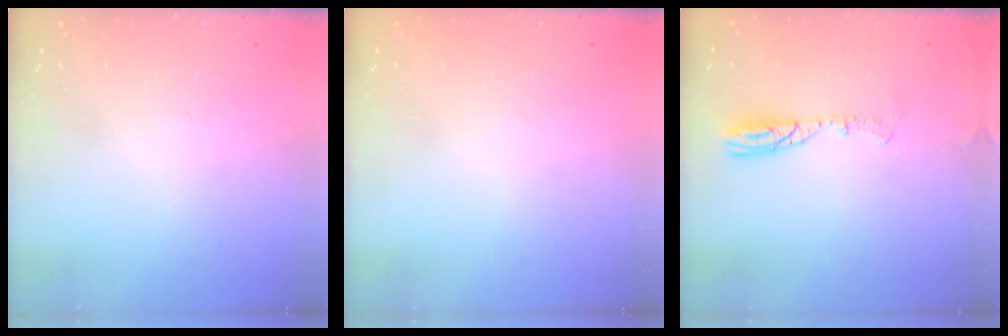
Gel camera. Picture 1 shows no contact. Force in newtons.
{"total": 0.0}
{"total": 7.4, "press": 7.2, "slide": 1.5}